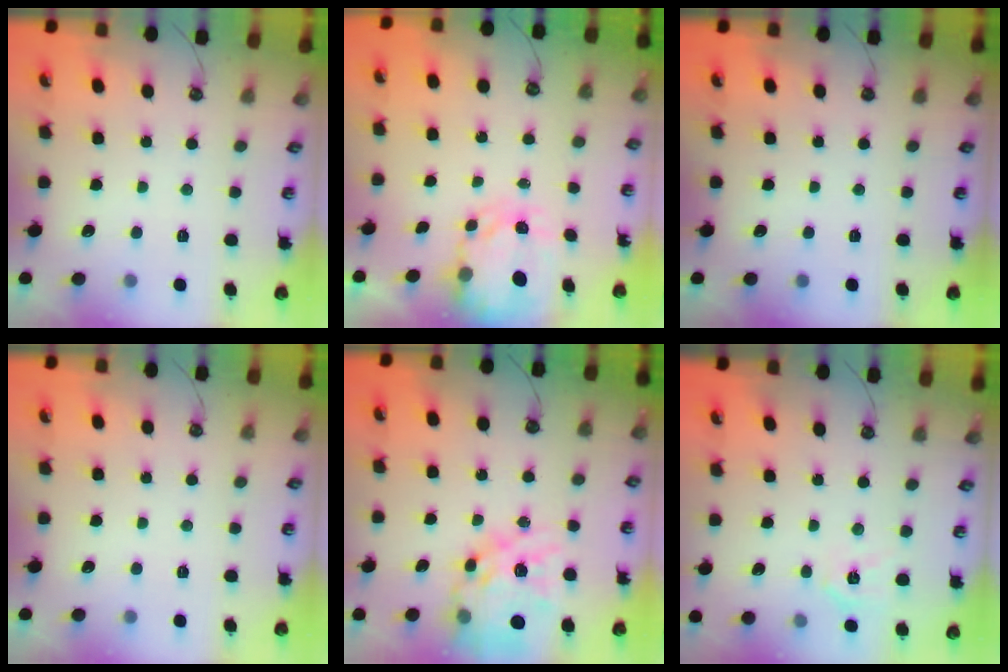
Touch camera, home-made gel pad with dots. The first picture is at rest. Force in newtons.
{"total": 3.9, "press": 3.9, "slide": 0.2}
{"total": 0.0}
{"total": 0.0}
{"total": 20.5, "press": 20.4, "slide": 1.7}
{"total": 5.7, "press": 5.7, "slide": 0.6}